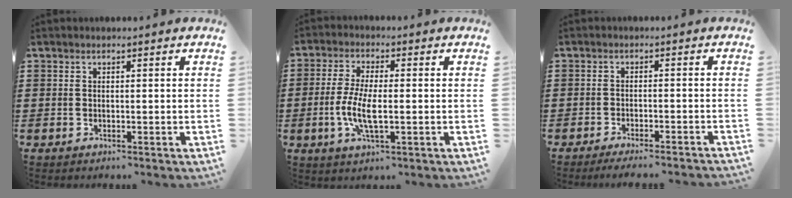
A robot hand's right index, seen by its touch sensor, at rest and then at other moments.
{"total": 6.7, "force": [-1.3, 2.2, 6.2], "torque": [-0.134, -0.005, -0.029]}
{"total": 2.1, "force": [-1.9, -0.2, 0.8], "torque": [-0.013, 0.000, -0.037]}